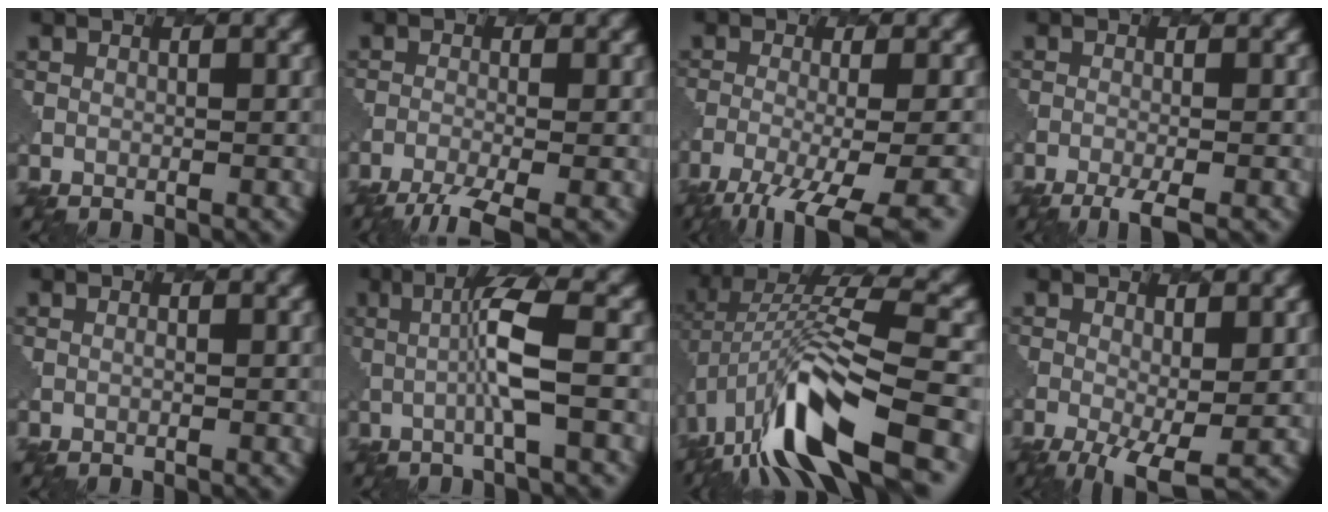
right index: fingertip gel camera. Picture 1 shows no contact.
{"total": 4.1, "force": [-3.0, 0.8, 2.8], "torque": [-0.045, -0.010, -0.062]}
{"total": 9.1, "force": [-5.6, 2.5, 6.8], "torque": [-0.107, -0.018, -0.085]}
{"total": 2.7, "force": [-1.8, 0.4, 2.0], "torque": [-0.031, -0.003, -0.038]}
{"total": 0.0}
{"total": 4.3, "force": [0.0, 0.4, 4.3], "torque": [-0.077, 0.003, -0.006]}
{"total": 11.8, "force": [-4.4, 4.4, 10.1], "torque": [-0.192, 0.010, -0.079]}
{"total": 4.8, "force": [-1.6, 1.5, 4.3], "torque": [-0.084, -0.014, -0.023]}